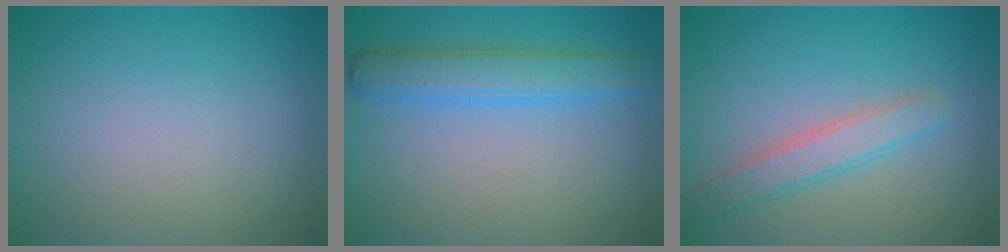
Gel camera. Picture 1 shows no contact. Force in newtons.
{"total": 3.6, "press": 3.6, "slide": 0.3}
{"total": 2.7, "press": 2.7, "slide": 0.1}